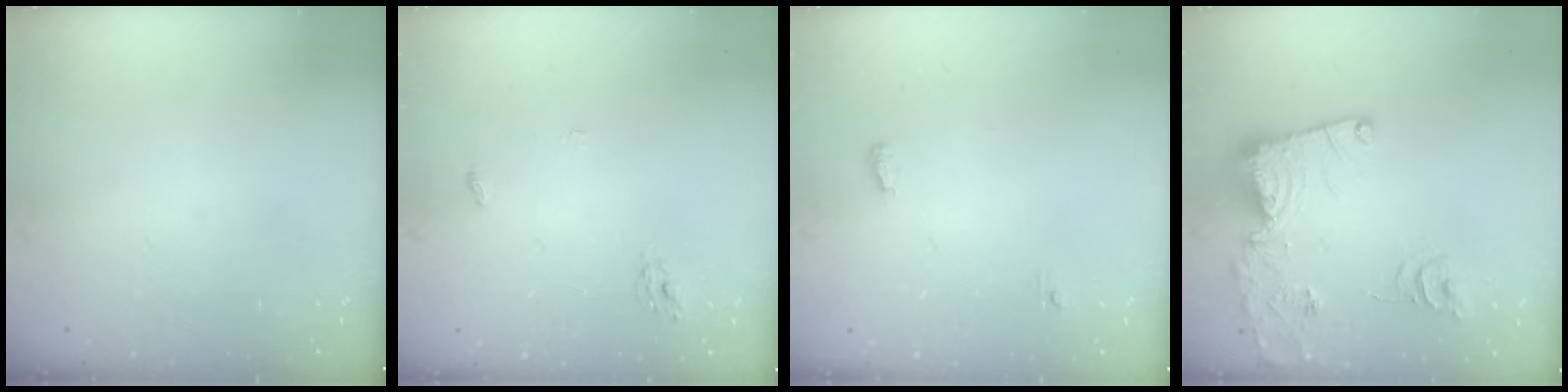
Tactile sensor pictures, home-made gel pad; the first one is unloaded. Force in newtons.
{"total": 2.8, "press": 2.8, "slide": 0.2}
{"total": 3.9, "press": 3.8, "slide": 1.0}
{"total": 18.1, "press": 18.0, "slide": 2.0}